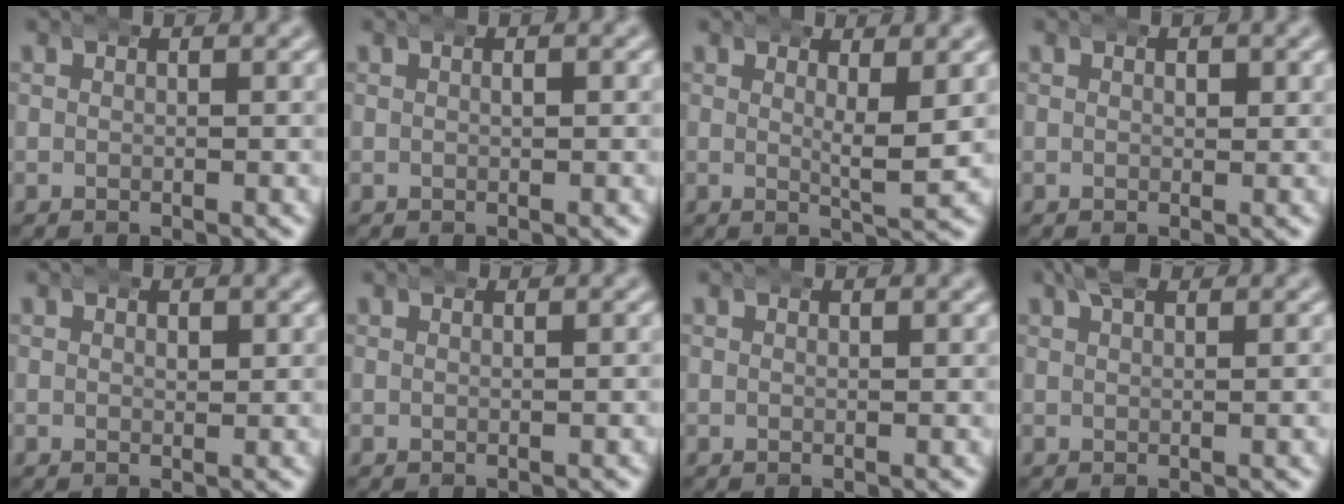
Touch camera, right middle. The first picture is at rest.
{"total": 0.8, "force": [0.2, 0.4, 0.7], "torque": [-0.004, 0.003, 0.000]}
{"total": 2.9, "force": [1.2, 0.3, 2.6], "torque": [-0.040, -0.007, 0.019]}
{"total": 0.8, "force": [0.3, 0.6, 0.5], "torque": [-0.005, -0.002, 0.005]}
{"total": 0.8, "force": [0.3, 0.5, 0.5], "torque": [-0.005, -0.004, 0.006]}
{"total": 0.0}
{"total": 0.0}
{"total": 1.1, "force": [0.9, 0.0, 0.7], "torque": [-0.010, 0.001, 0.014]}